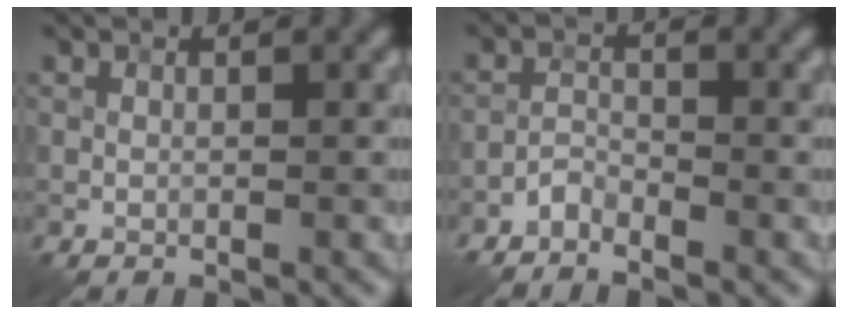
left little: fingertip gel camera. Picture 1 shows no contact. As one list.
[{"total": 1.6, "force": [-1.5, 0.4, 0.3], "torque": [-0.003, 0.008, -0.034]}]